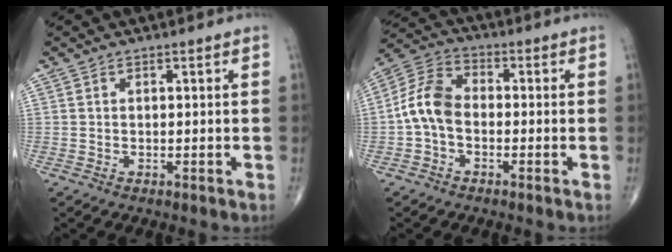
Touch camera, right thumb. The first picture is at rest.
{"total": 8.3, "force": [-1.4, 5.5, 6.1], "torque": [-0.115, 0.028, -0.042]}